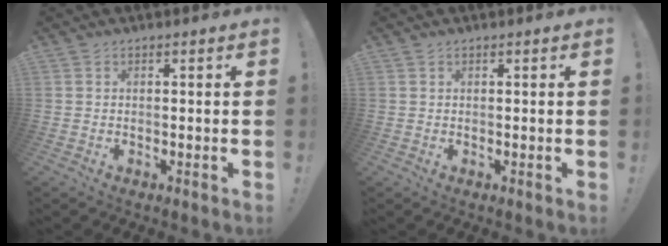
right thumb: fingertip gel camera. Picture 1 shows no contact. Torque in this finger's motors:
{"motor_torque": [-0.25, 0.05, -0.43, 0.11, -0.12]}